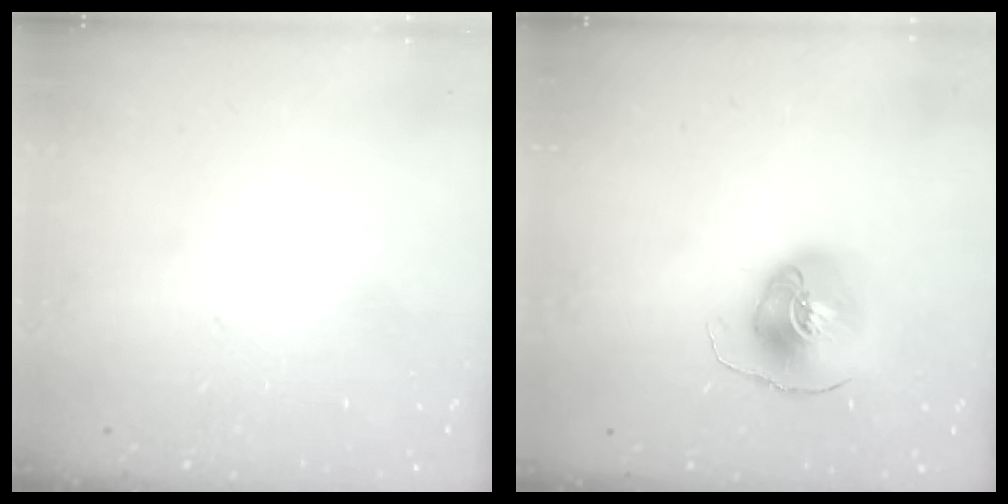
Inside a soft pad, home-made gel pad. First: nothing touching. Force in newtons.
{"total": 9.9, "press": 9.9, "slide": 1.3}